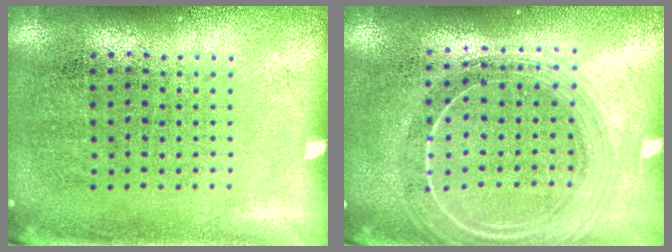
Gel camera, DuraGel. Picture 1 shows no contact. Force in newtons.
{"total": 2.0, "press": 1.7, "slide": 0.9}